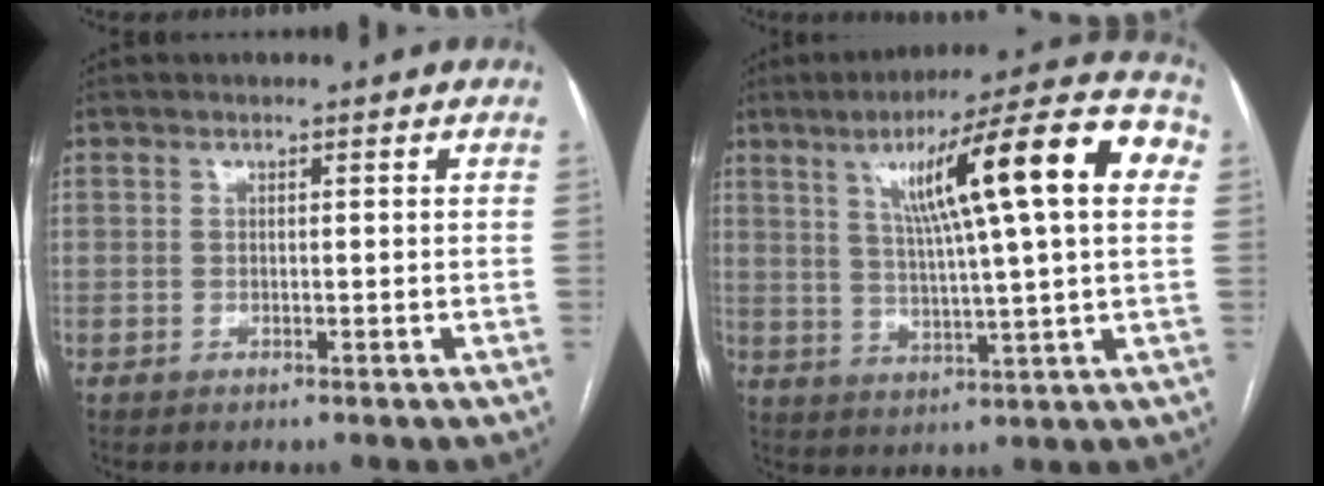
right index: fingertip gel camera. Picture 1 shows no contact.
{"total": 18.6, "force": [5.3, 1.0, 17.8], "torque": [-0.257, 0.029, 0.071]}